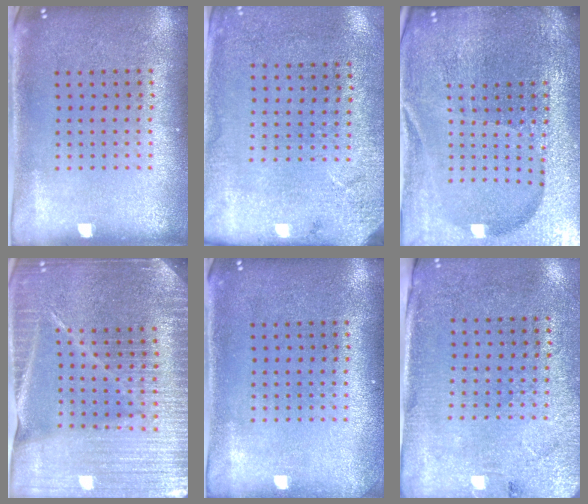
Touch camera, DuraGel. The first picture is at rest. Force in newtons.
{"total": 2.7, "press": 2.2, "slide": 1.6}
{"total": 5.2, "press": 4.8, "slide": 2.0}
{"total": 4.9, "press": 4.5, "slide": 2.1}
{"total": 0.7, "press": 0.7, "slide": 0.0}
{"total": 2.7, "press": 2.4, "slide": 1.3}